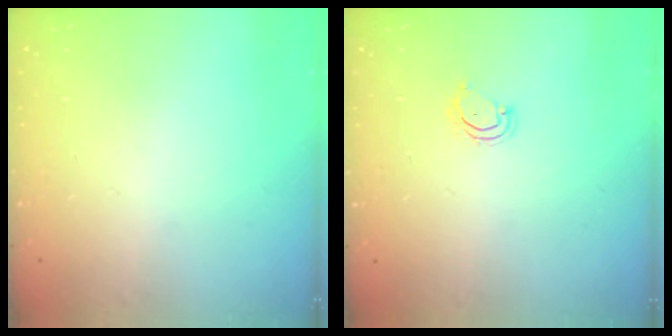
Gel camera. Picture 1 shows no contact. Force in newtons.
{"total": 4.0, "press": 4.0, "slide": 0.3}